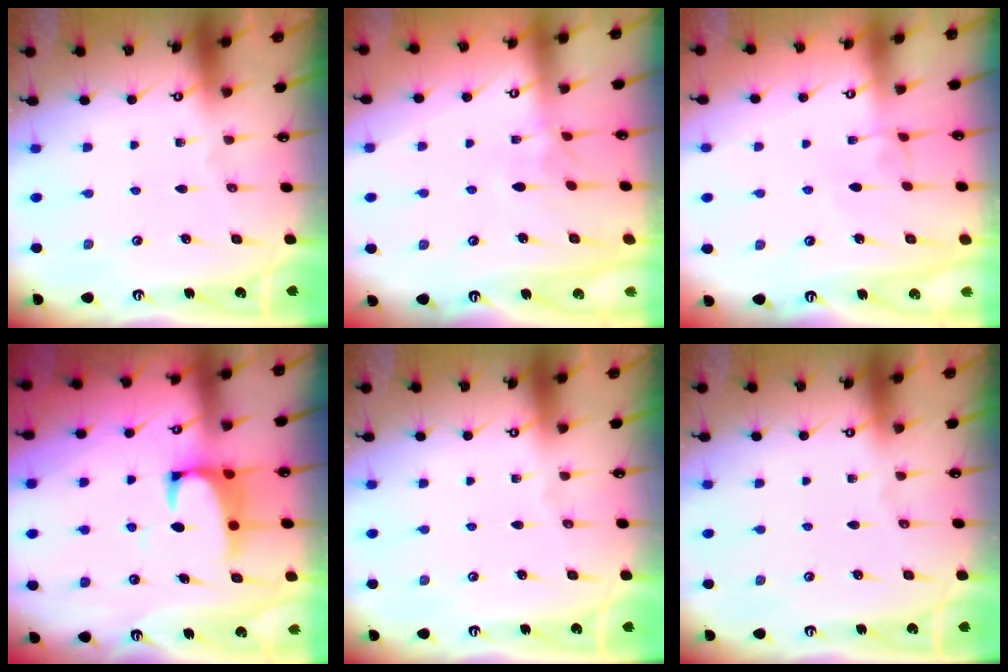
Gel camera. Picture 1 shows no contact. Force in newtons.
{"total": 4.1, "press": 4.1, "slide": 0.1}
{"total": 2.8, "press": 2.8, "slide": 0.2}
{"total": 3.9, "press": 3.8, "slide": 1.0}
{"total": 0.0}
{"total": 0.0}